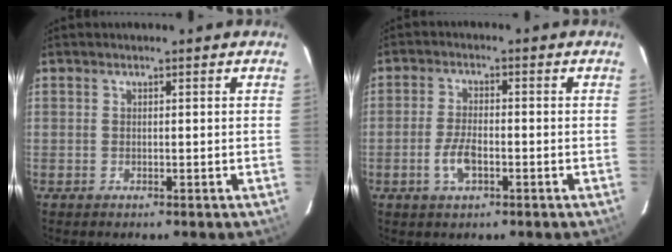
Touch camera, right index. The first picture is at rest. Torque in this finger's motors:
{"motor_torque": [0.71, -0.24, 0.31, 0.06]}